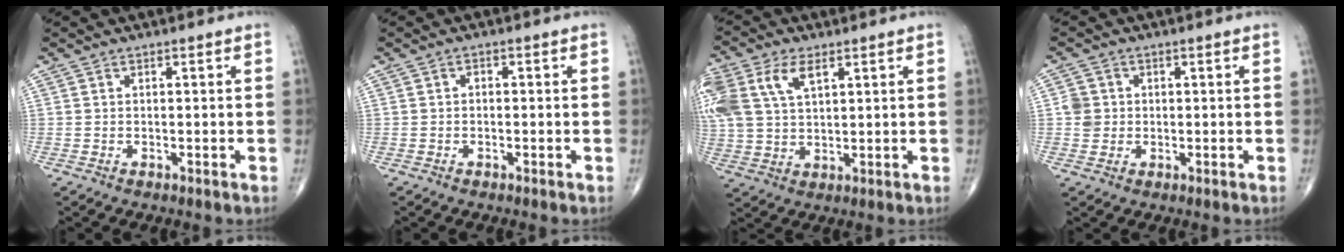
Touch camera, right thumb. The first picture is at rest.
{"total": 0.9, "force": [-0.1, 0.6, 0.6], "torque": [-0.004, 0.004, -0.006]}
{"total": 15.4, "force": [6.1, 9.2, 10.7], "torque": [-0.268, 0.013, 0.120]}
{"total": 3.2, "force": [0.2, 3.1, 0.8], "torque": [0.006, 0.005, 0.003]}